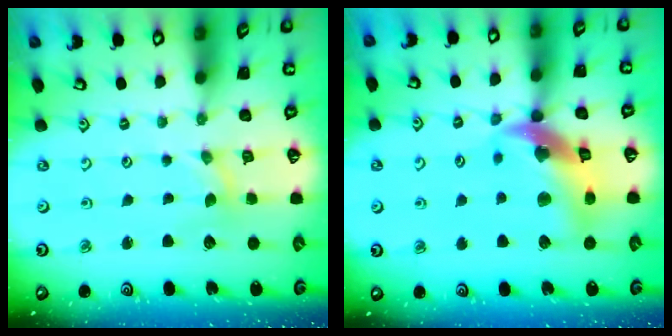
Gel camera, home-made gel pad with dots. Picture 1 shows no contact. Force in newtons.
{"total": 15.8, "press": 15.6, "slide": 2.1}